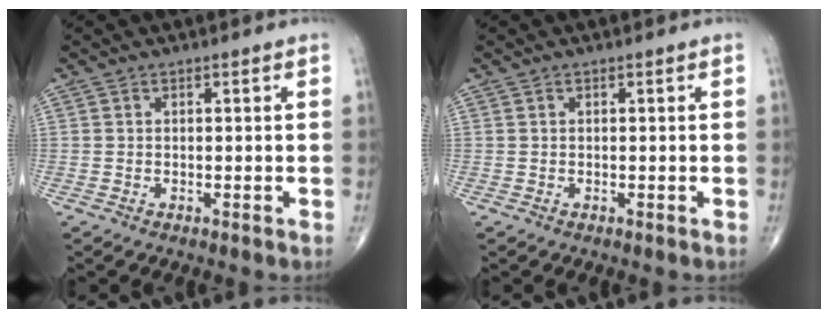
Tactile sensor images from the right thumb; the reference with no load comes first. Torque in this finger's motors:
{"motor_torque": [0.03, 0.00, -0.01, -0.01, 0.00]}